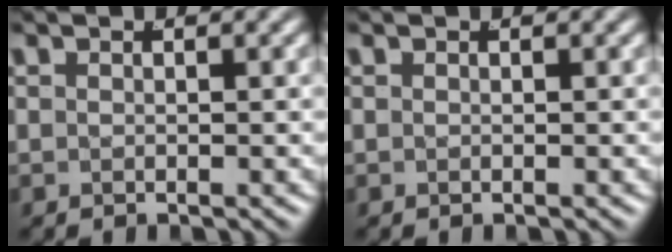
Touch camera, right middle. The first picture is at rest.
{"total": 0.0}